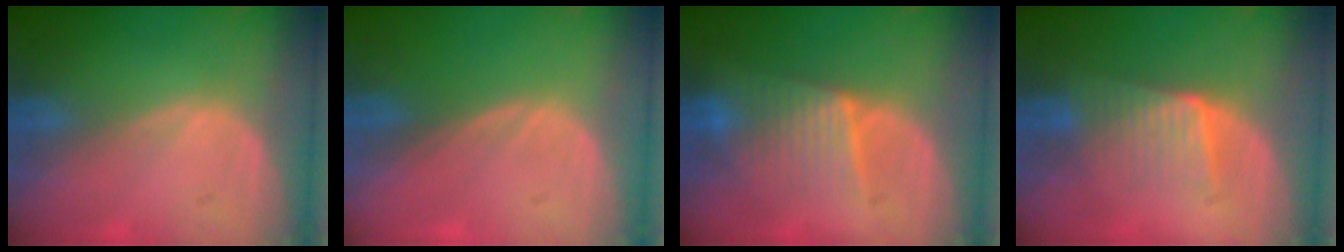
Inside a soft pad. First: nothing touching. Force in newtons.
{"total": 0.0}
{"total": 6.4, "press": 6.3, "slide": 1.0}
{"total": 6.1, "press": 5.5, "slide": 2.6}